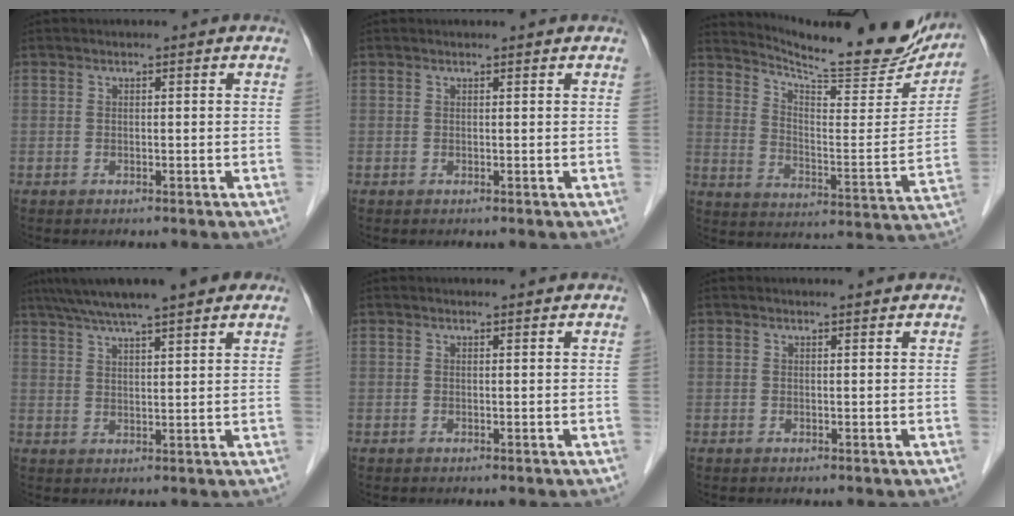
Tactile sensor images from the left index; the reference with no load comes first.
{"total": 0.8, "force": [0.8, 0.0, 0.1], "torque": [-0.009, 0.003, 0.010]}
{"total": 21.5, "force": [19.8, 2.6, 8.1], "torque": [-0.126, -0.061, 0.267]}
{"total": 12.9, "force": [10.2, 1.5, 7.7], "torque": [-0.128, 0.041, 0.152]}
{"total": 1.2, "force": [1.2, 0.0, 0.1], "torque": [-0.009, 0.003, 0.016]}
{"total": 1.4, "force": [1.4, -0.1, 0.1], "torque": [-0.009, 0.002, 0.020]}